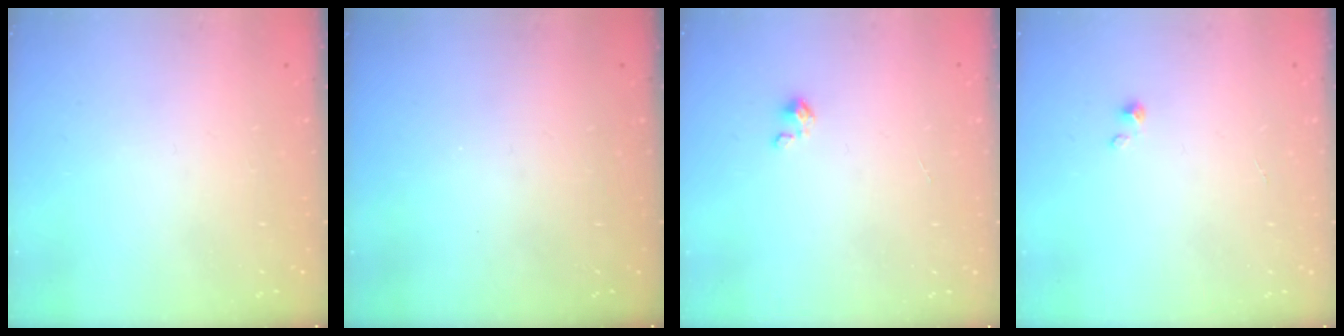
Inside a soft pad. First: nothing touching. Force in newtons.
{"total": 0.0}
{"total": 0.0}
{"total": 0.7, "press": 0.7, "slide": 0.1}